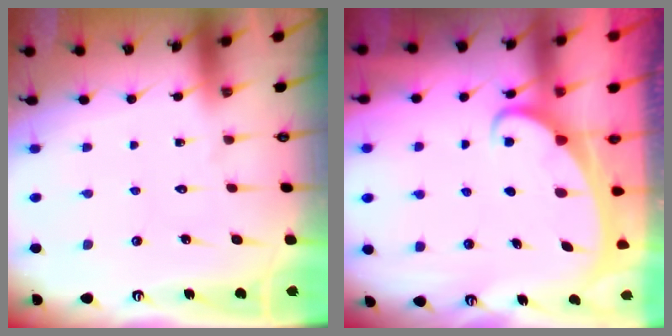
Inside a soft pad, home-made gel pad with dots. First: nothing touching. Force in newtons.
{"total": 2.1, "press": 2.1, "slide": 0.3}